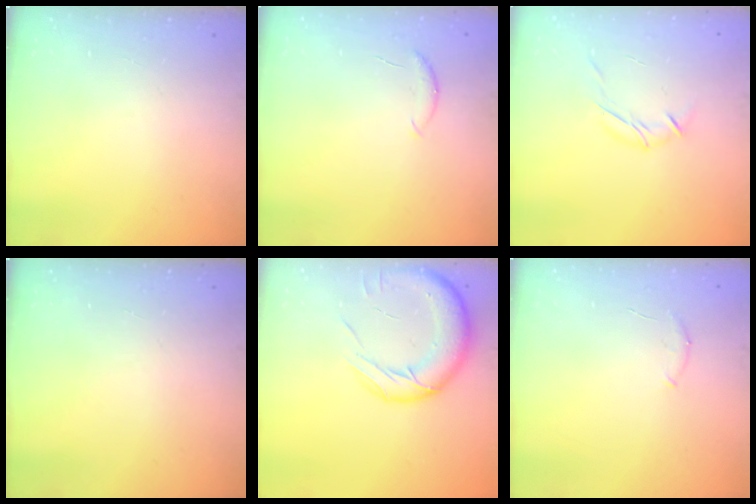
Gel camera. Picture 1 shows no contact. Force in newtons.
{"total": 6.2, "press": 6.1, "slide": 0.9}
{"total": 6.4, "press": 6.3, "slide": 0.9}
{"total": 0.0}
{"total": 16.1, "press": 15.8, "slide": 3.0}
{"total": 5.5, "press": 5.4, "slide": 1.3}